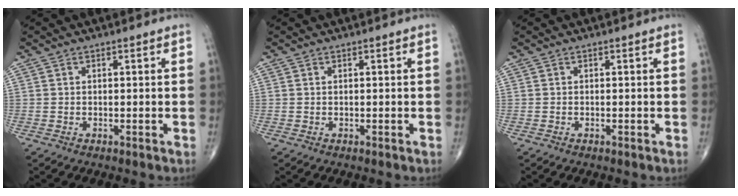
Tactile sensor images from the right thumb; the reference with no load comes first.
{"total": 0.0}
{"total": 0.0}